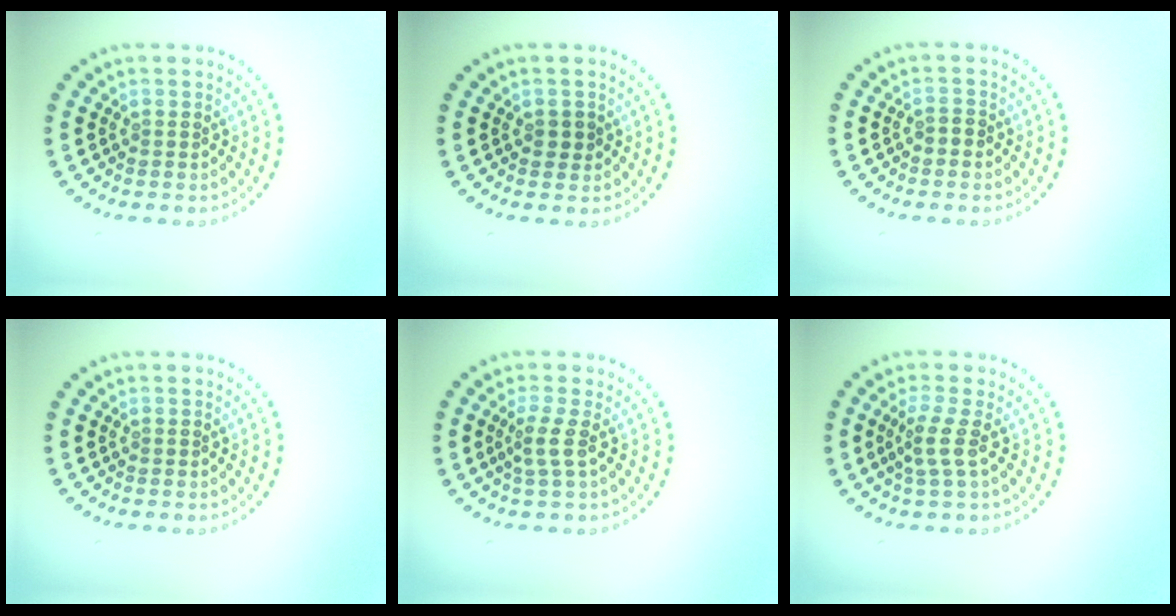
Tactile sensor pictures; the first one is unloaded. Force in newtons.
{"total": 1.1, "press": 1.1, "slide": 0.2}
{"total": 0.8, "press": 0.8, "slide": 0.2}
{"total": 0.0}
{"total": 1.7, "press": 1.3, "slide": 1.0}
{"total": 2.1, "press": 1.5, "slide": 1.5}